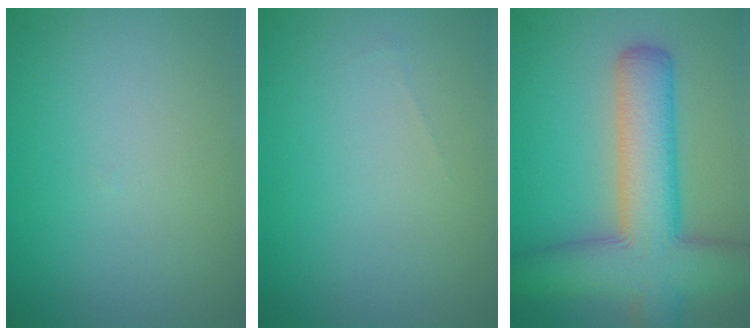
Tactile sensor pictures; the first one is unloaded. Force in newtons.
{"total": 0.0}
{"total": 9.2, "press": 9.2, "slide": 0.5}